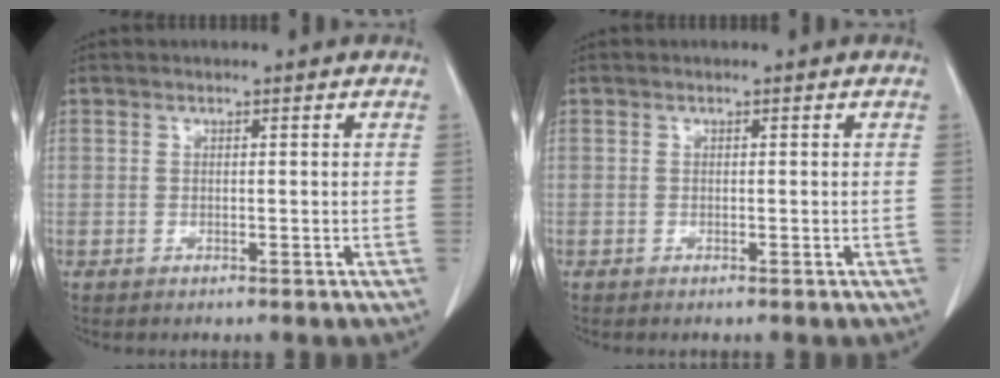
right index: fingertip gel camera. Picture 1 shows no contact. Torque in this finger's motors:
{"motor_torque": [0.11, -0.12, -0.01, 0.01]}